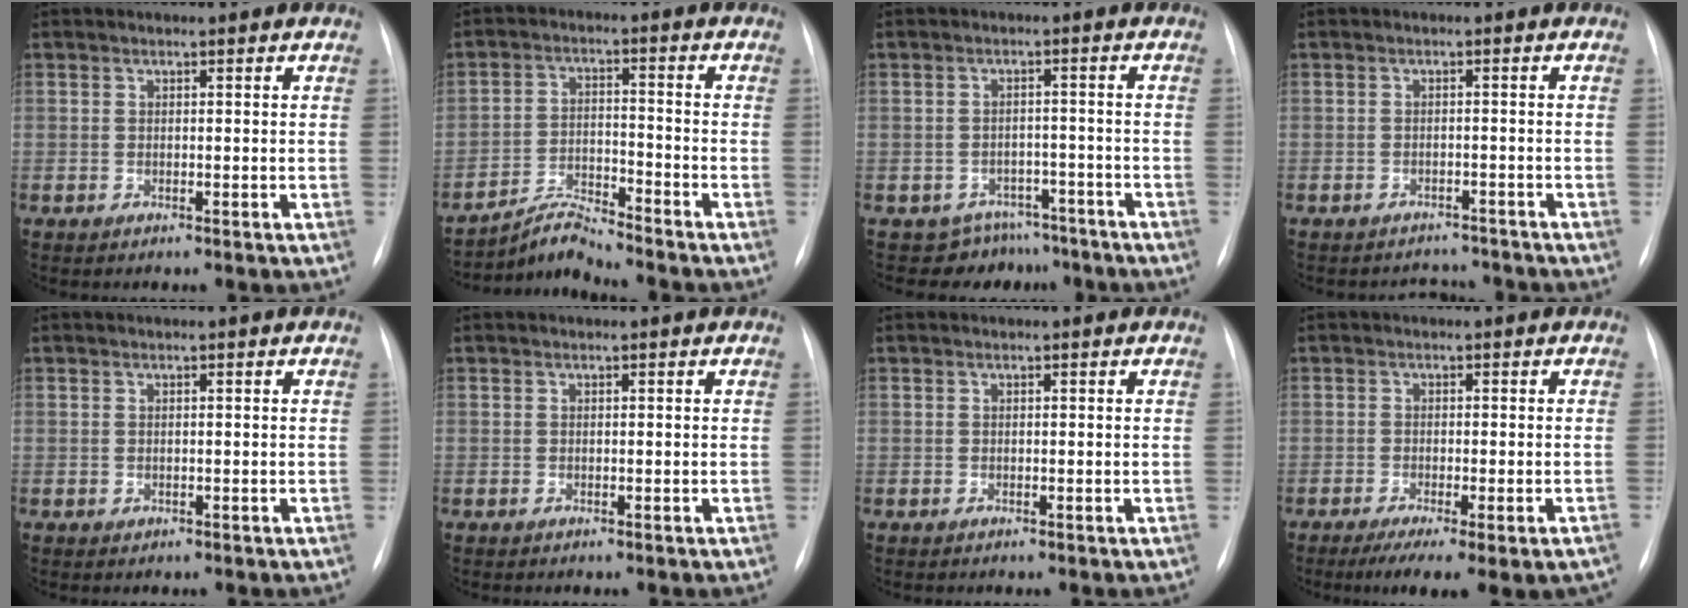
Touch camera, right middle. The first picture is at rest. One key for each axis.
{"total": 5.3, "fx": -5.2, "fy": -1.1, "fz": 0.0, "tx": -0.012, "ty": -0.010, "tz": -0.094}
{"total": 6.5, "fx": -5.4, "fy": 3.5, "fz": -0.8, "tx": 0.025, "ty": 0.029, "tz": -0.071}
{"total": 4.0, "fx": -3.7, "fy": 1.3, "fz": -0.6, "tx": 0.008, "ty": 0.008, "tz": -0.049}
{"total": 0.0}
{"total": 0.0}
{"total": 0.0}
{"total": 10.2, "fx": -7.0, "fy": 2.4, "fz": 7.0, "tx": -0.089, "ty": -0.010, "tz": -0.100}